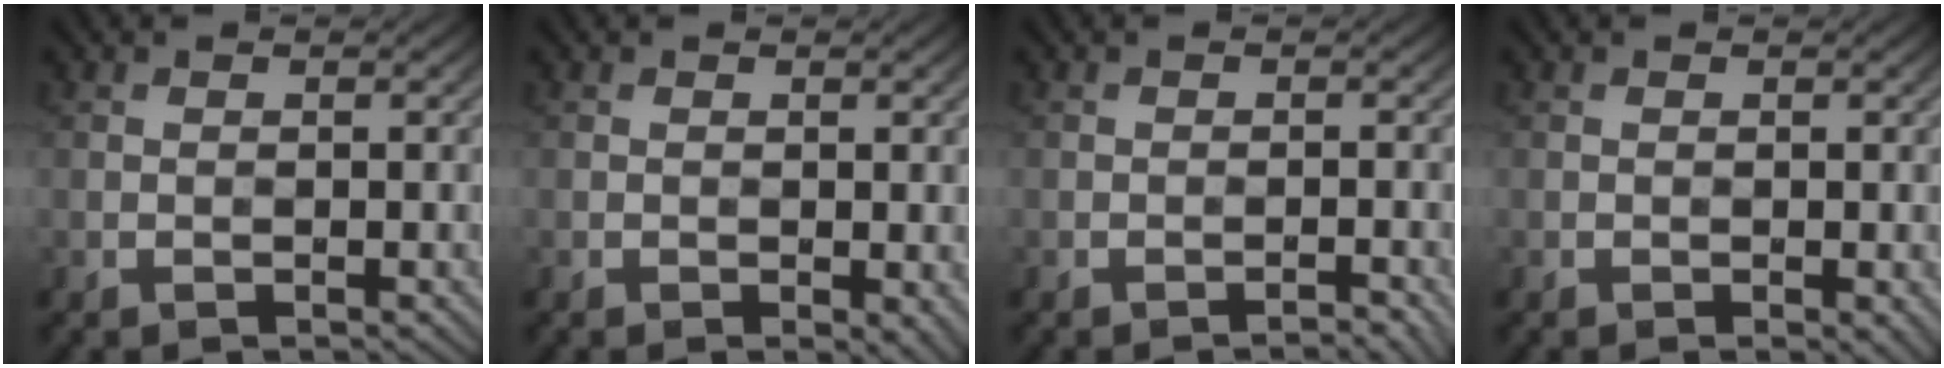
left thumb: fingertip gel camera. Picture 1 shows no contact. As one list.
[{"total": 1.5, "force": [-0.2, 0.6, 1.3], "torque": [-0.020, -0.007, -0.001]}, {"total": 1.3, "force": [-1.0, 0.1, 0.9], "torque": [-0.009, 0.007, -0.016]}, {"total": 0.9, "force": [-0.1, 0.2, 0.8], "torque": [-0.016, -0.005, -0.001]}]